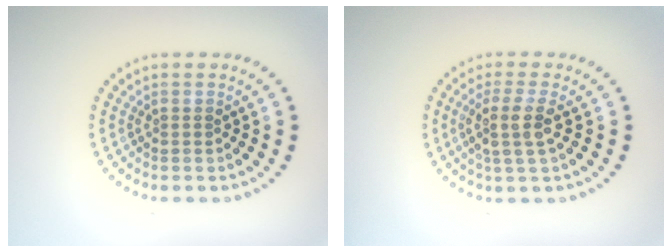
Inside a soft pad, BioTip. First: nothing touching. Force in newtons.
{"total": 2.9, "press": 2.4, "slide": 1.7}